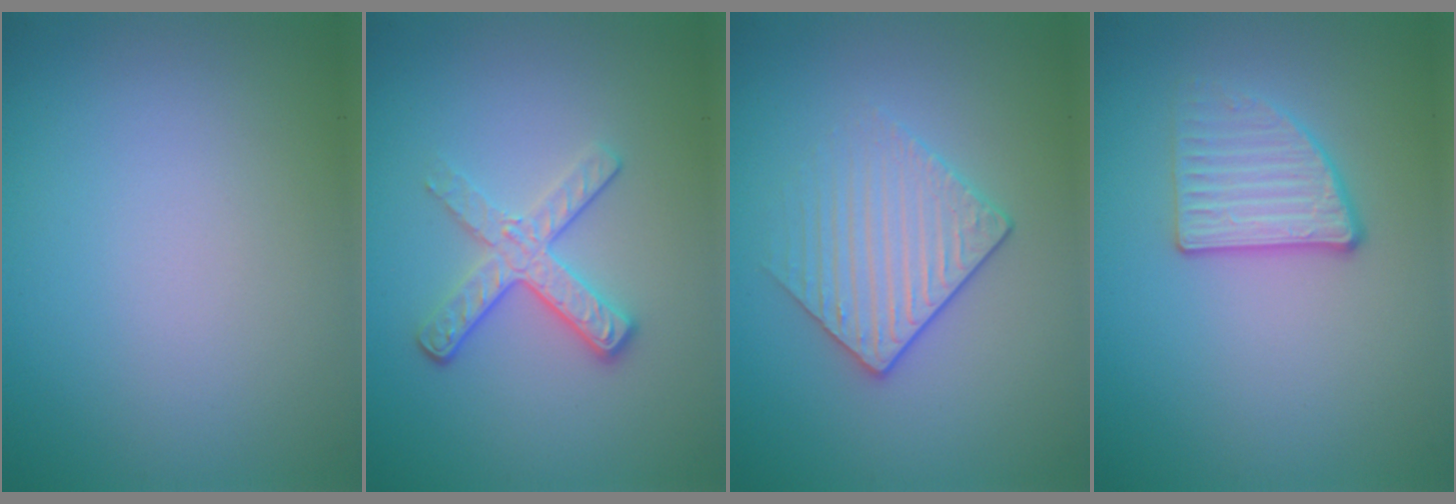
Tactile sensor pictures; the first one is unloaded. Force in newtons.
{"total": 3.3, "press": 2.6, "slide": 2.0}
{"total": 3.1, "press": 2.9, "slide": 1.2}
{"total": 2.7, "press": 2.5, "slide": 1.2}